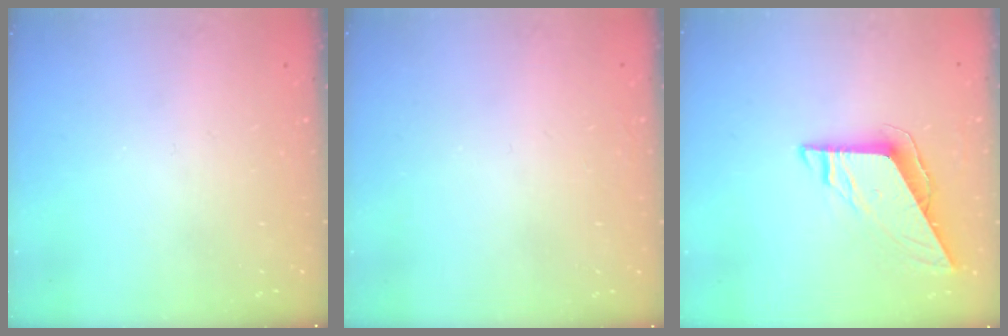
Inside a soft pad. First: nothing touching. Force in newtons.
{"total": 1.5, "press": 1.5, "slide": 0.1}
{"total": 7.6, "press": 7.6, "slide": 0.2}